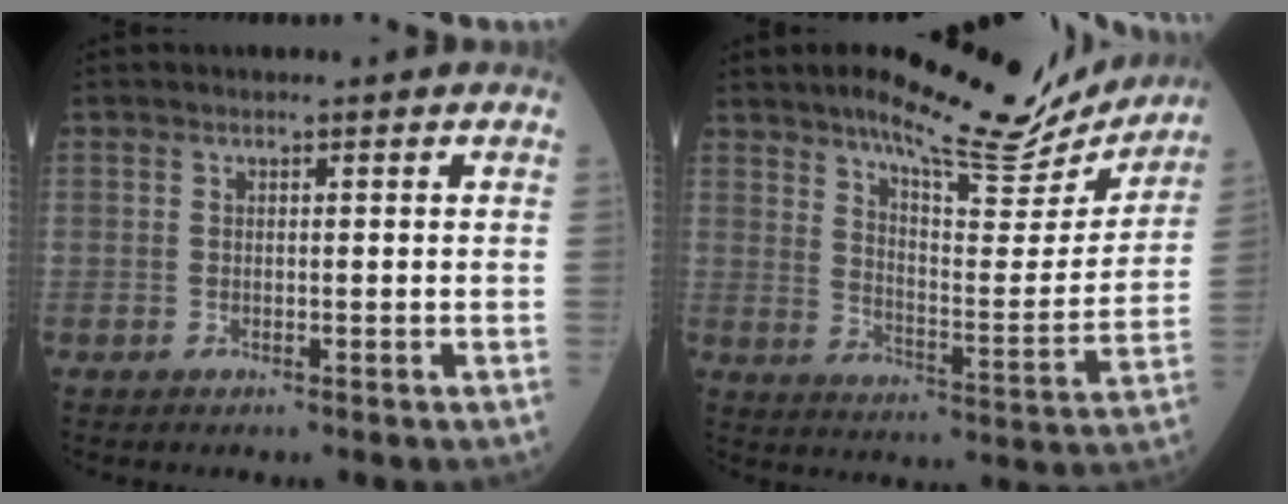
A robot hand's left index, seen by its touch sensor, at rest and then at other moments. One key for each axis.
{"total": 17.7, "fx": 15.5, "fy": 3.5, "fz": 7.9, "tx": -0.113, "ty": -0.029, "tz": 0.209}